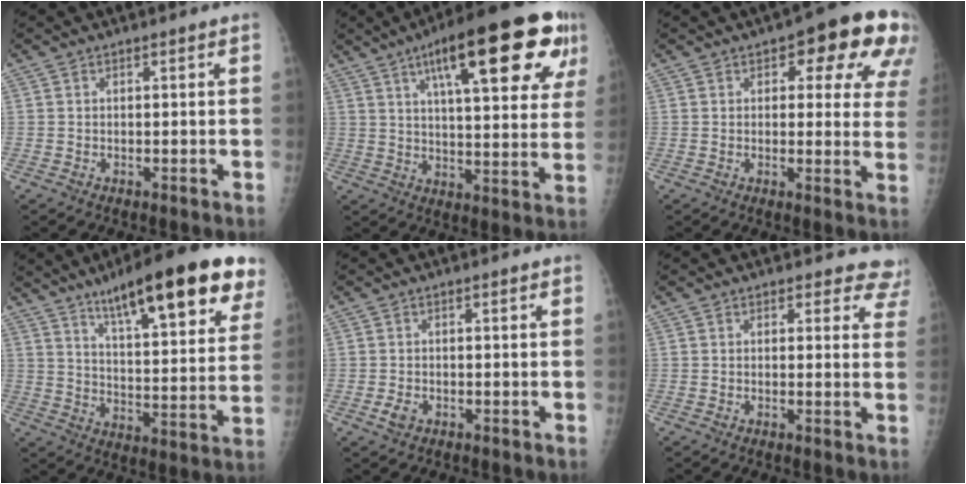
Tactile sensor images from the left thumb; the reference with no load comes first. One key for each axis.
{"total": 25.4, "fx": 12.3, "fy": 7.1, "fz": 21.1, "tx": -0.284, "ty": -0.009, "tz": 0.176}
{"total": 15.4, "fx": 7.1, "fy": 6.5, "fz": 12.1, "tx": -0.095, "ty": -0.015, "tz": 0.076}
{"total": 25.3, "fx": 15.4, "fy": 5.8, "fz": 19.2, "tx": -0.248, "ty": -0.042, "tz": 0.225}
{"total": 1.9, "fx": -0.9, "fy": 1.4, "fz": 1.0, "tx": -0.016, "ty": -0.001, "tz": -0.015}
{"total": 6.1, "fx": 5.3, "fy": 3.0, "fz": 0.3, "tx": 0.052, "ty": -0.021, "tz": 0.029}